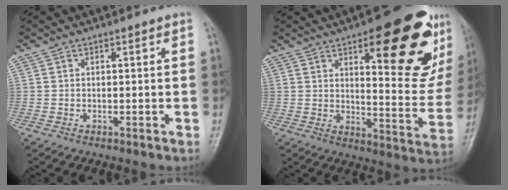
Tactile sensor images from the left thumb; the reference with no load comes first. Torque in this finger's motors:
{"motor_torque": [1.72, 1.04, 1.81, -0.95, 0.30]}